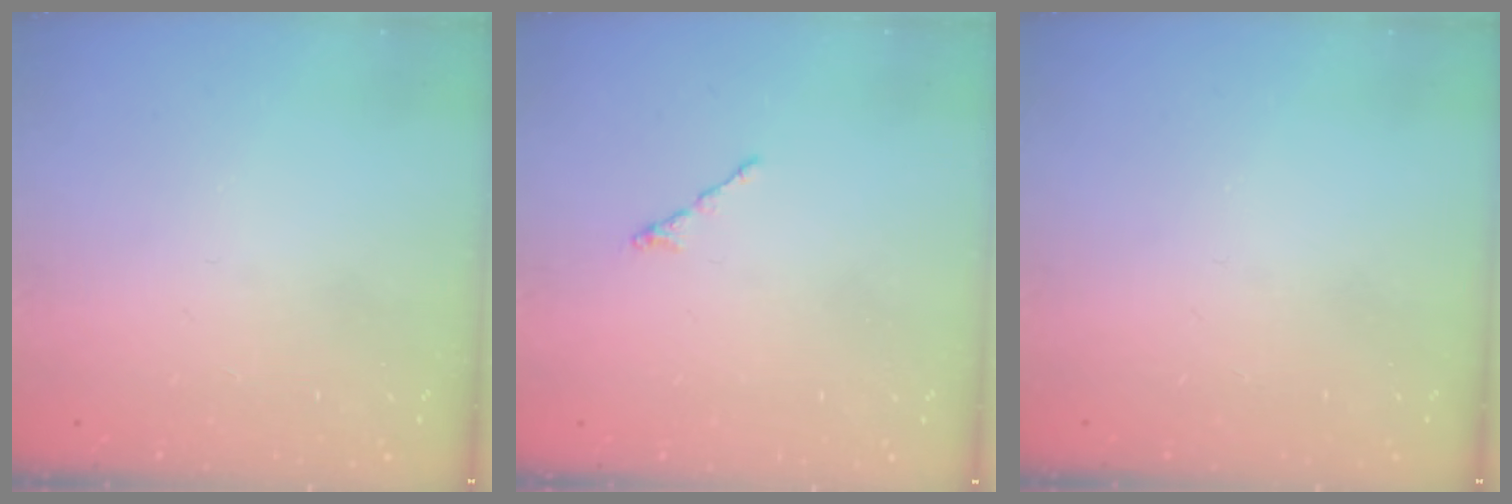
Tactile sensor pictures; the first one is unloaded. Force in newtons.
{"total": 0.5, "press": 0.4, "slide": 0.3}
{"total": 0.0}